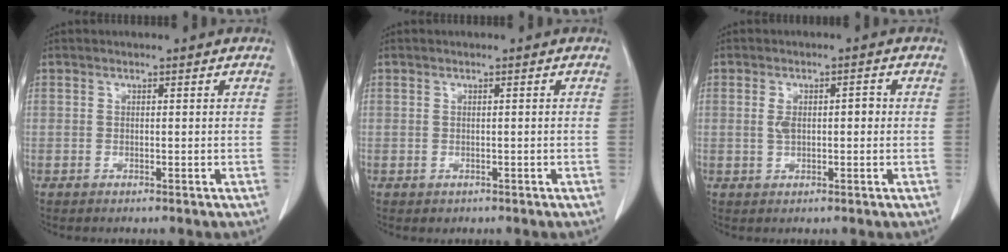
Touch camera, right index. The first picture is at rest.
{"total": 0.7, "force": [-0.2, 0.6, 0.1], "torque": [-0.002, 0.003, 0.000]}
{"total": 3.5, "force": [0.1, 1.6, 3.1], "torque": [-0.063, 0.017, 0.006]}